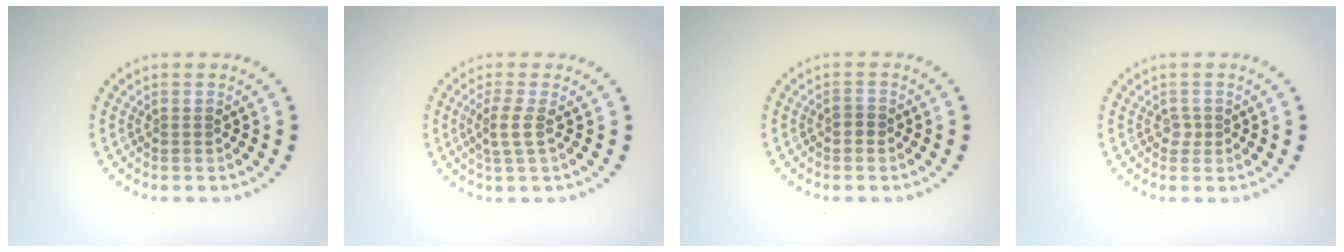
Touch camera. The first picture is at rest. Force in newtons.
{"total": 1.9, "press": 1.4, "slide": 1.2}
{"total": 0.8, "press": 0.7, "slide": 0.3}
{"total": 0.9, "press": 0.6, "slide": 0.6}